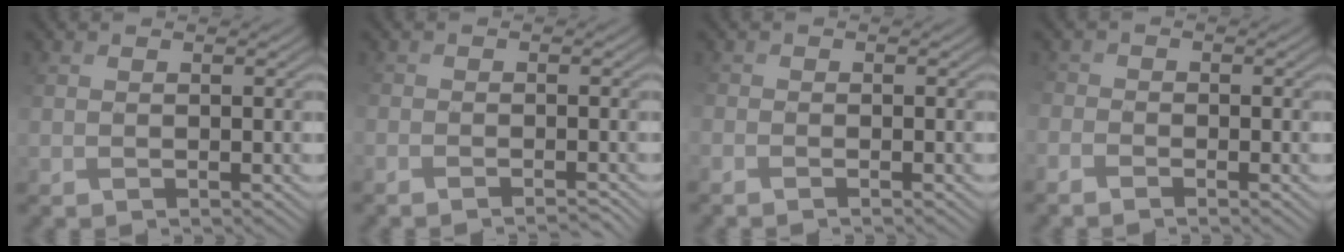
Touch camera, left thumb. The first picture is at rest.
{"total": 2.8, "force": [-2.4, 0.5, 1.2], "torque": [-0.015, -0.003, -0.041]}
{"total": 1.5, "force": [-1.2, 0.3, 0.8], "torque": [-0.016, -0.009, -0.027]}
{"total": 2.5, "force": [-2.1, 1.1, 0.8], "torque": [-0.017, -0.006, -0.050]}